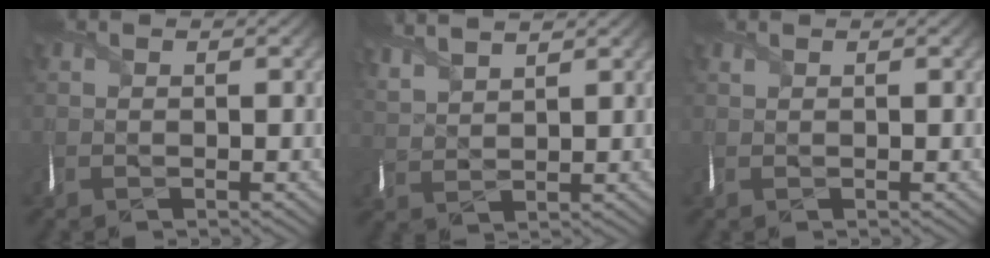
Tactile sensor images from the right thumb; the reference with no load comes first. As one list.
[{"total": 5.0, "force": [4.3, 1.2, 2.3], "torque": [-0.066, 0.012, 0.085]}, {"total": 0.5, "force": [0.5, 0.0, 0.1], "torque": [-0.004, 0.005, 0.010]}]